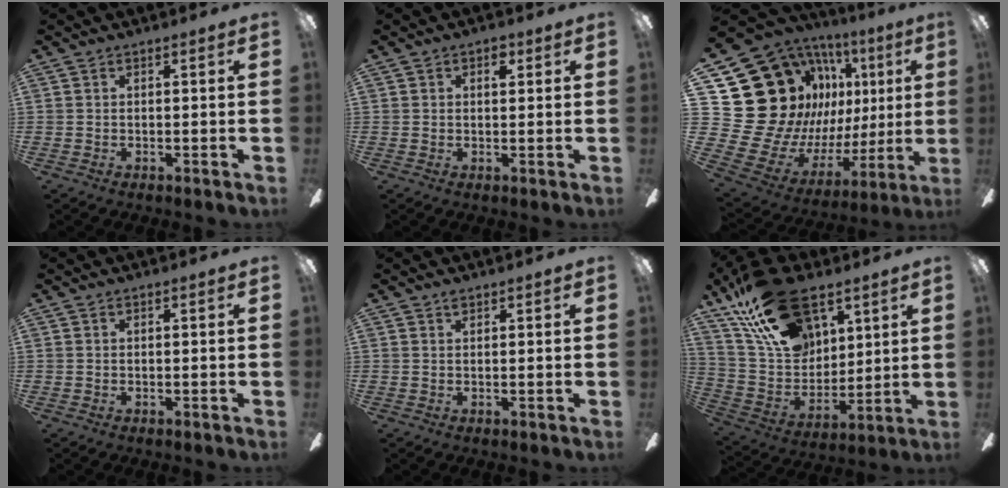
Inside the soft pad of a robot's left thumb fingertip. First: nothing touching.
{"total": 2.7, "force": [1.2, 1.9, 1.6], "torque": [-0.009, -0.002, 0.015]}
{"total": 25.7, "force": [9.5, 19.5, 13.8], "torque": [-0.285, -0.104, 0.233]}
{"total": 0.0}
{"total": 0.8, "force": [0.6, 0.4, 0.3], "torque": [0.000, -0.003, 0.010]}
{"total": 23.3, "force": [14.4, 13.3, 12.7], "torque": [-0.226, -0.063, 0.266]}